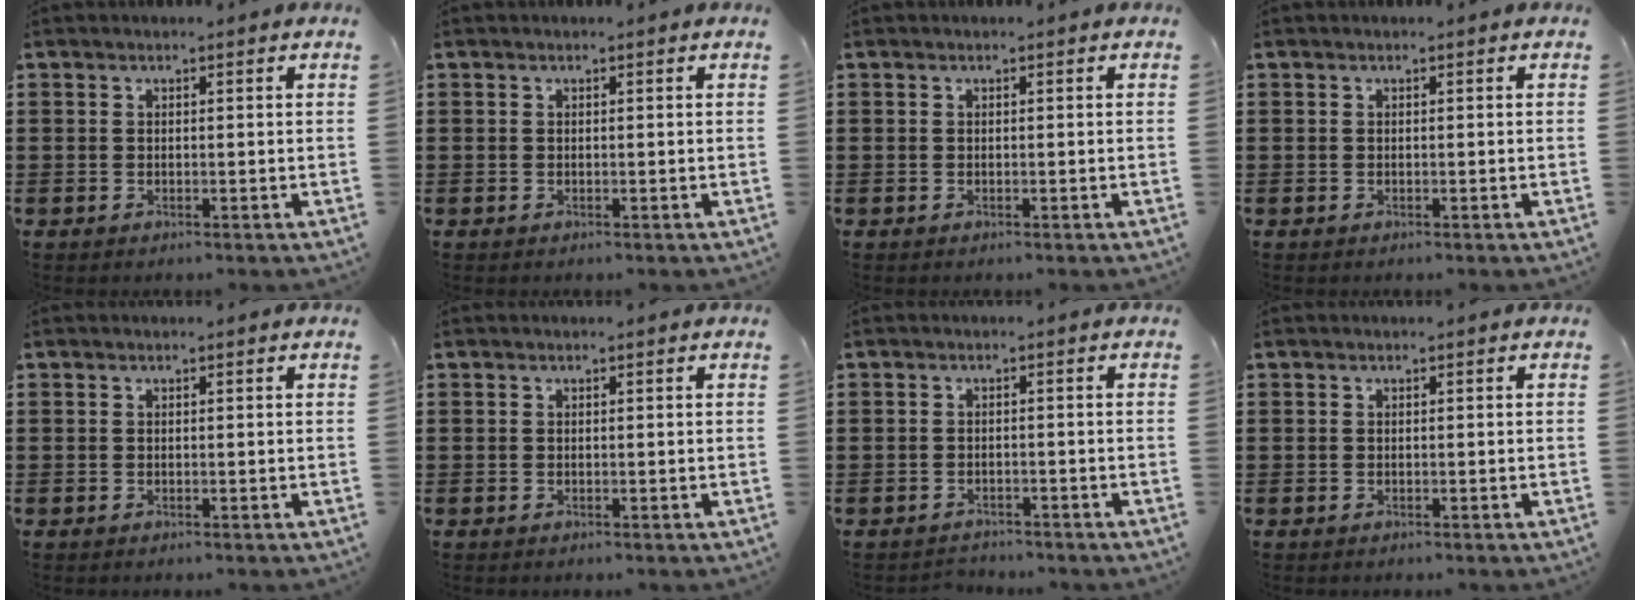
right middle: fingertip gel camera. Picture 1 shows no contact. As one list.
[{"total": 0.0}, {"total": 0.0}, {"total": 0.0}, {"total": 0.0}, {"total": 0.0}, {"total": 1.6, "force": [-1.5, 0.4, -0.2], "torque": [-0.001, -0.001, -0.034]}, {"total": 0.0}]